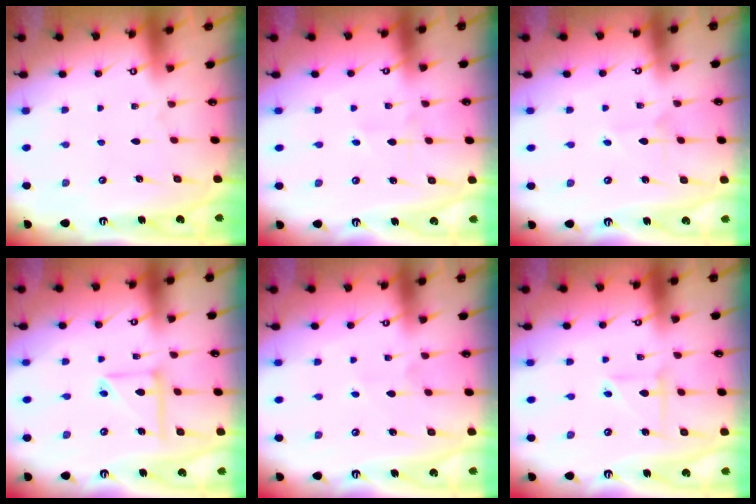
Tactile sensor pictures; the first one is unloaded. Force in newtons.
{"total": 1.5, "press": 1.5, "slide": 0.2}
{"total": 2.6, "press": 2.6, "slide": 0.2}
{"total": 8.4, "press": 8.3, "slide": 0.6}
{"total": 3.5, "press": 3.3, "slide": 1.1}
{"total": 3.7, "press": 3.7, "slide": 0.5}